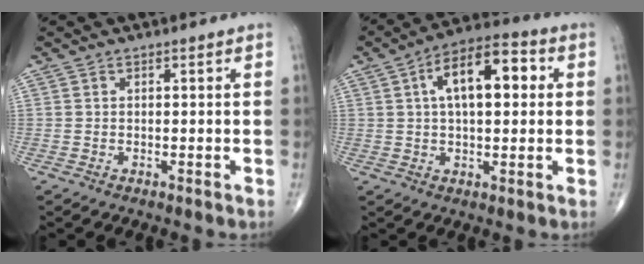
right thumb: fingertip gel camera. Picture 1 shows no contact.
{"total": 13.1, "force": [2.9, 6.3, 11.1], "torque": [-0.166, 0.024, 0.038]}